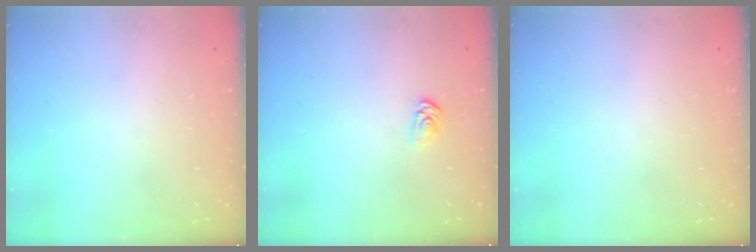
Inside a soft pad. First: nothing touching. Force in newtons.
{"total": 2.0, "press": 2.0, "slide": 0.3}
{"total": 0.0}